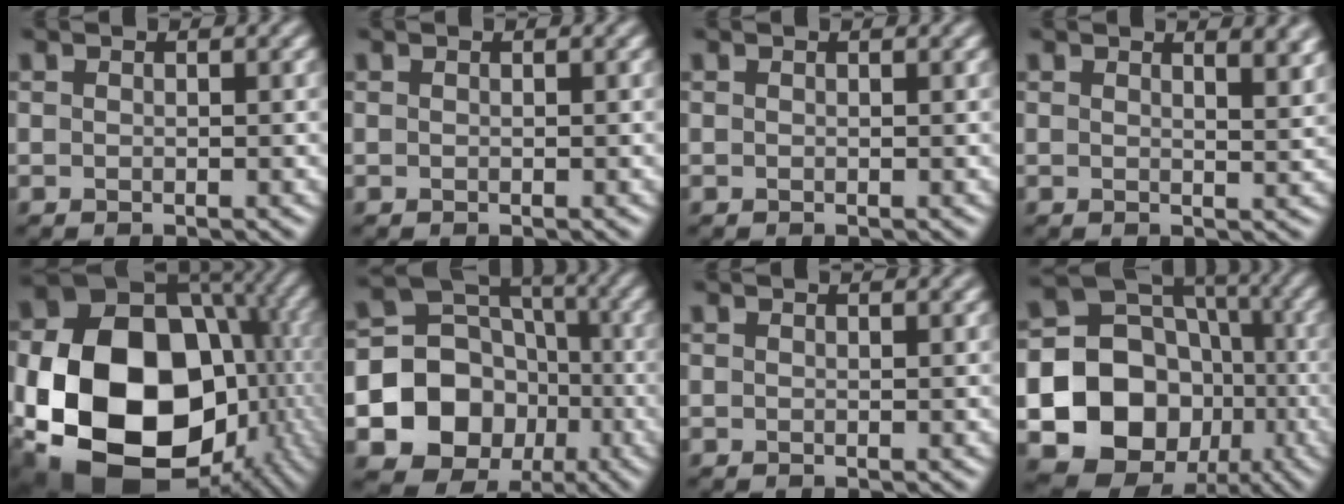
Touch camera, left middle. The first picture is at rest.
{"total": 0.0}
{"total": 0.0}
{"total": 4.2, "force": [2.7, 1.7, 2.8], "torque": [-0.013, 0.013, 0.024]}
{"total": 20.6, "force": [-4.2, 15.7, 12.7], "torque": [-0.251, -0.038, -0.049]}
{"total": 13.7, "force": [-3.8, 12.2, 4.9], "torque": [-0.090, -0.028, -0.084]}
{"total": 1.3, "force": [1.1, 0.4, 0.5], "torque": [-0.005, -0.003, 0.005]}
{"total": 20.9, "force": [-5.0, 18.9, 7.3], "torque": [-0.158, -0.025, -0.104]}